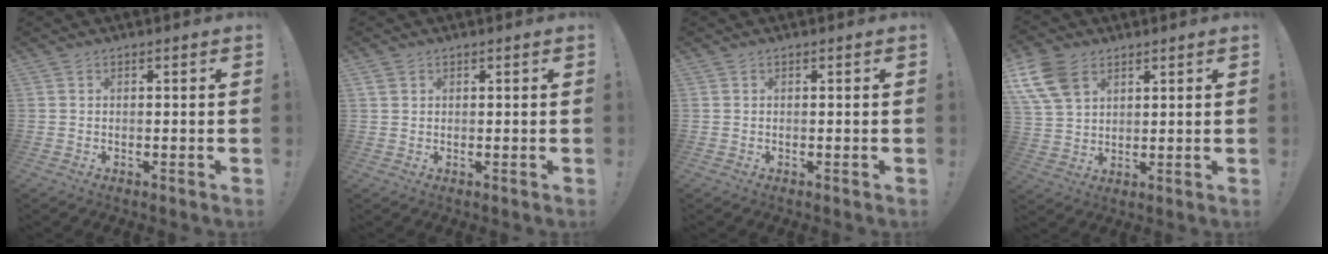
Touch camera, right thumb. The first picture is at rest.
{"total": 1.5, "force": [0.9, 1.1, 0.6], "torque": [-0.020, 0.006, 0.019]}
{"total": 0.0}
{"total": 11.6, "force": [5.7, 7.7, 6.5], "torque": [-0.138, -0.011, 0.118]}